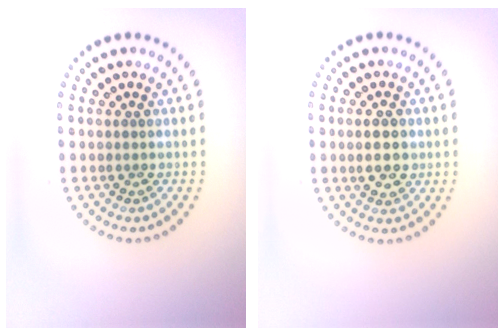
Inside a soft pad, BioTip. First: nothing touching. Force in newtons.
{"total": 2.7, "press": 2.7, "slide": 0.1}